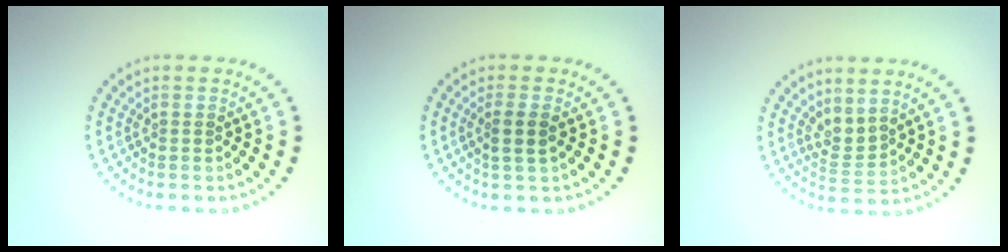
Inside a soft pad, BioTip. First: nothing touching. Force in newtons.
{"total": 1.9, "press": 1.7, "slide": 0.9}
{"total": 2.0, "press": 1.4, "slide": 1.4}